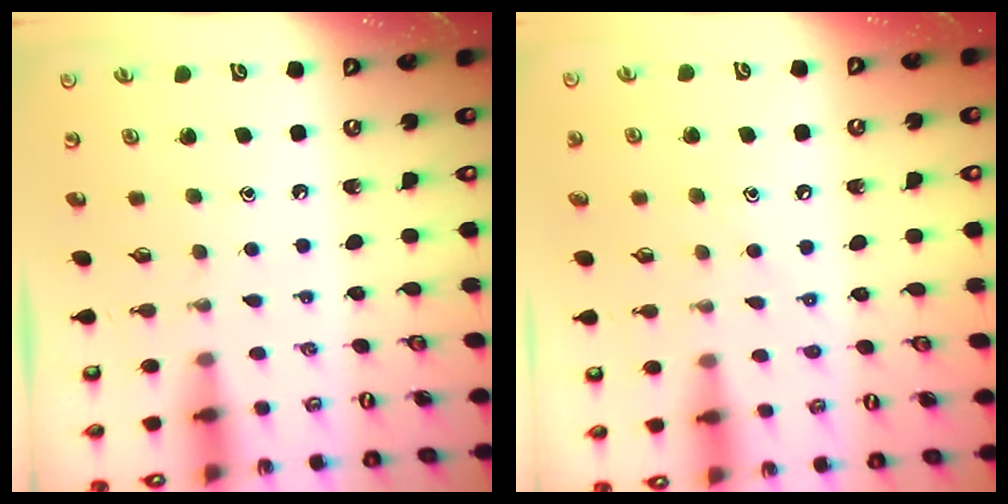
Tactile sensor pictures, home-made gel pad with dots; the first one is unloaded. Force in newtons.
{"total": 6.7, "press": 6.6, "slide": 0.7}